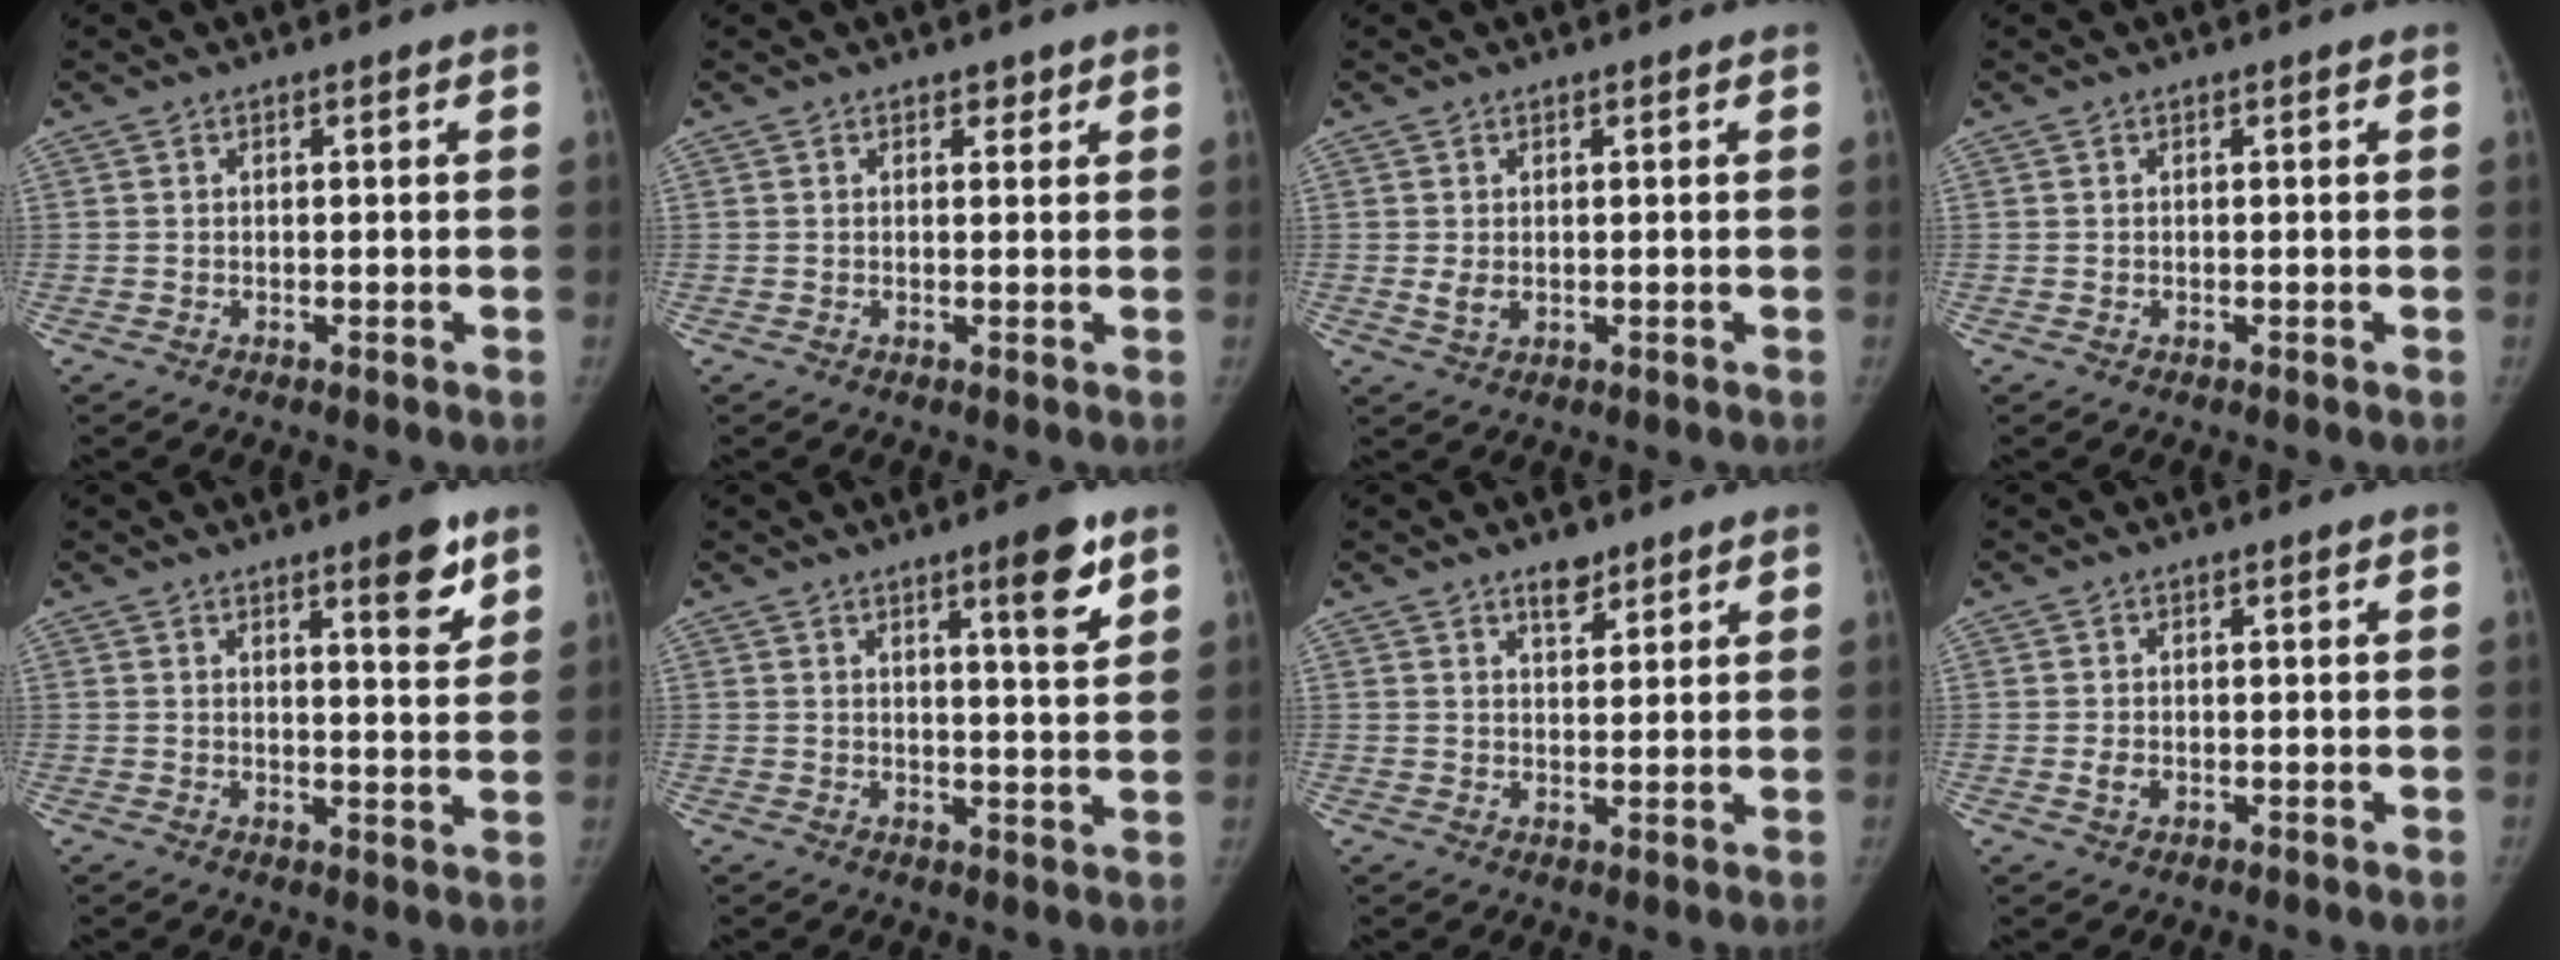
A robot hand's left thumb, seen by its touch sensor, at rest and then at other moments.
{"total": 1.2, "force": [0.8, 0.7, 0.4], "torque": [0.005, -0.005, 0.009]}
{"total": 1.9, "force": [0.1, 1.3, 1.4], "torque": [-0.024, -0.006, 0.005]}
{"total": 0.0}
{"total": 6.2, "force": [3.8, 1.5, 4.6], "torque": [-0.052, -0.025, 0.051]}
{"total": 6.7, "force": [4.0, 1.0, 5.3], "torque": [-0.070, -0.026, 0.057]}
{"total": 3.4, "force": [2.5, 1.6, 1.6], "torque": [-0.011, -0.017, 0.041]}
{"total": 1.5, "force": [-0.3, 1.1, 1.0], "torque": [-0.017, 0.000, -0.007]}